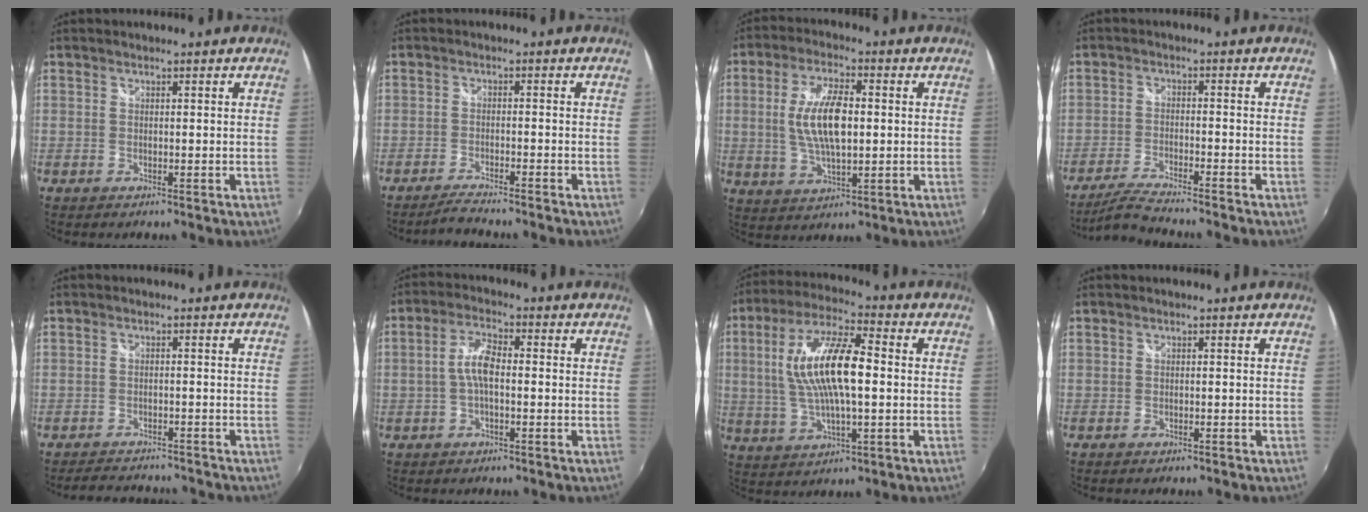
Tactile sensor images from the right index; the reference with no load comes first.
{"total": 4.2, "force": [-3.9, -0.2, 1.6], "torque": [-0.048, -0.006, -0.070]}
{"total": 11.0, "force": [0.6, 4.5, 10.0], "torque": [-0.195, 0.003, 0.015]}
{"total": 7.5, "force": [-6.7, -0.3, 3.3], "torque": [-0.086, -0.015, -0.118]}
{"total": 6.9, "force": [-6.4, 1.5, 1.9], "torque": [-0.052, -0.004, -0.094]}
{"total": 4.8, "force": [-0.8, 1.7, 4.4], "torque": [-0.094, 0.013, -0.017]}
{"total": 14.9, "force": [0.9, 4.7, 14.1], "torque": [-0.273, 0.013, 0.016]}
{"total": 0.7, "force": [-0.7, 0.2, 0.2], "torque": [-0.006, -0.002, -0.011]}